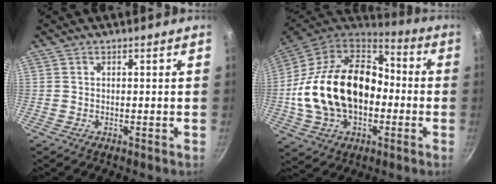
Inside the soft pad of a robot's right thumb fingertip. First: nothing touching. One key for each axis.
{"total": 25.3, "fx": -2.4, "fy": 17.4, "fz": 18.2, "tx": -0.306, "ty": 0.050, "tz": -0.038}